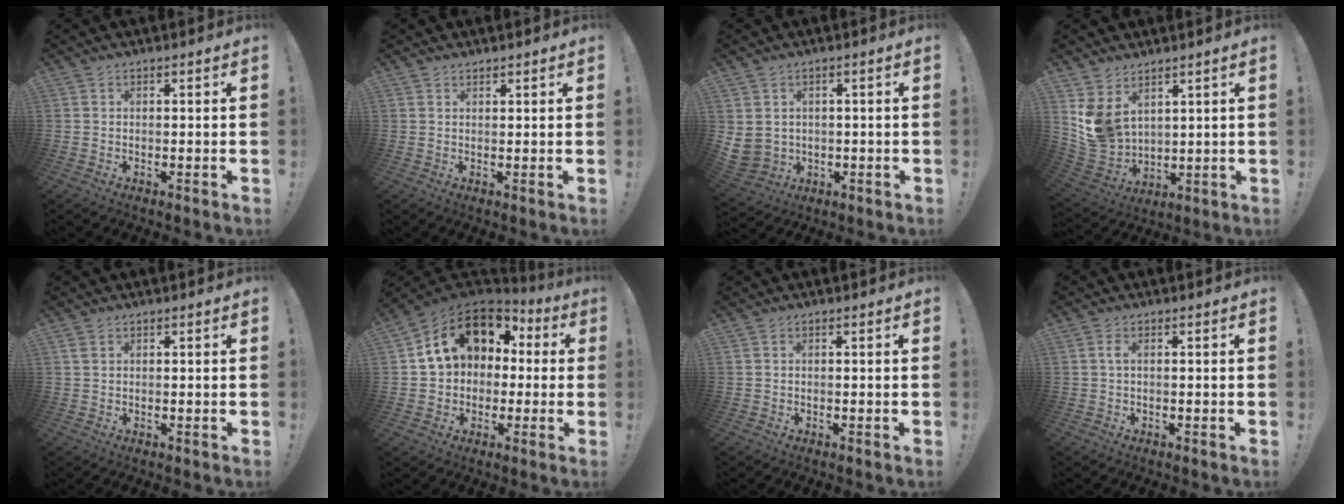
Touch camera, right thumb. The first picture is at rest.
{"total": 0.9, "force": [0.9, 0.3, 0.1], "torque": [-0.002, -0.002, 0.018]}
{"total": 5.3, "force": [1.6, 4.8, 1.7], "torque": [-0.045, -0.015, 0.034]}
{"total": 9.8, "force": [4.4, 7.3, 4.9], "torque": [-0.100, -0.045, 0.091]}
{"total": 1.4, "force": [0.7, 0.9, 0.8], "torque": [-0.010, 0.001, 0.012]}
{"total": 15.4, "force": [5.2, 11.5, 8.7], "torque": [-0.134, -0.008, 0.101]}
{"total": 0.0}
{"total": 1.5, "force": [0.1, 0.4, 1.5], "torque": [-0.035, 0.005, 0.002]}